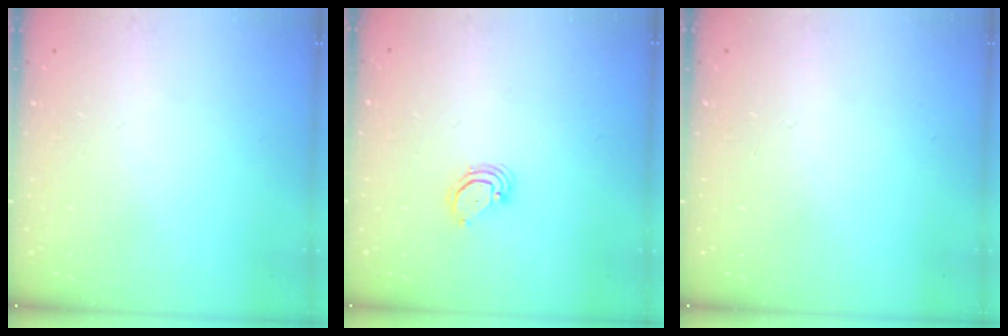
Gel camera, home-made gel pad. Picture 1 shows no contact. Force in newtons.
{"total": 3.1, "press": 3.1, "slide": 0.2}
{"total": 0.0}